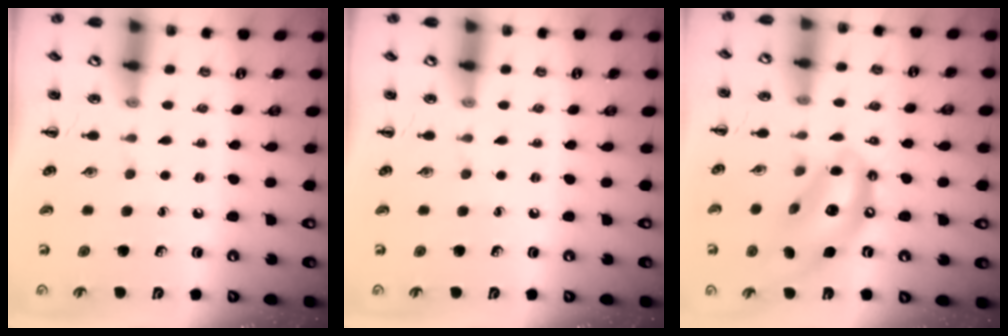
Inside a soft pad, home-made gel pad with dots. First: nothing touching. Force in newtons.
{"total": 0.0}
{"total": 13.7, "press": 13.3, "slide": 3.5}